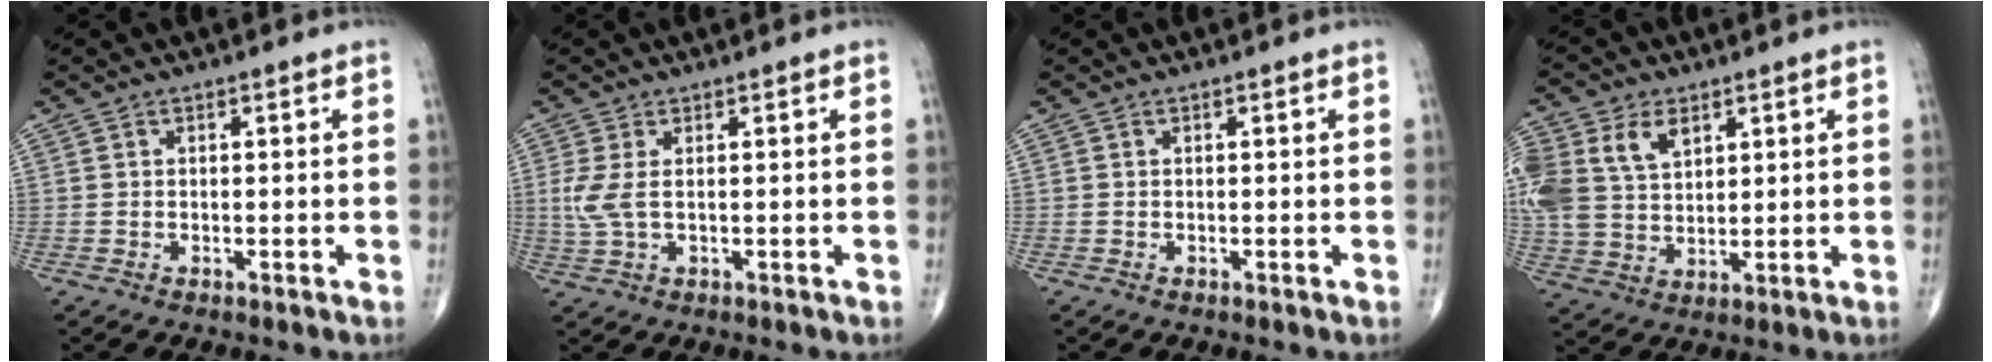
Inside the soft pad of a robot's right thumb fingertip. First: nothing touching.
{"total": 3.8, "force": [0.4, 1.4, 3.5], "torque": [-0.102, 0.000, 0.013]}
{"total": 0.0}
{"total": 16.3, "force": [6.1, 11.3, 10.0], "torque": [-0.237, 0.006, 0.122]}